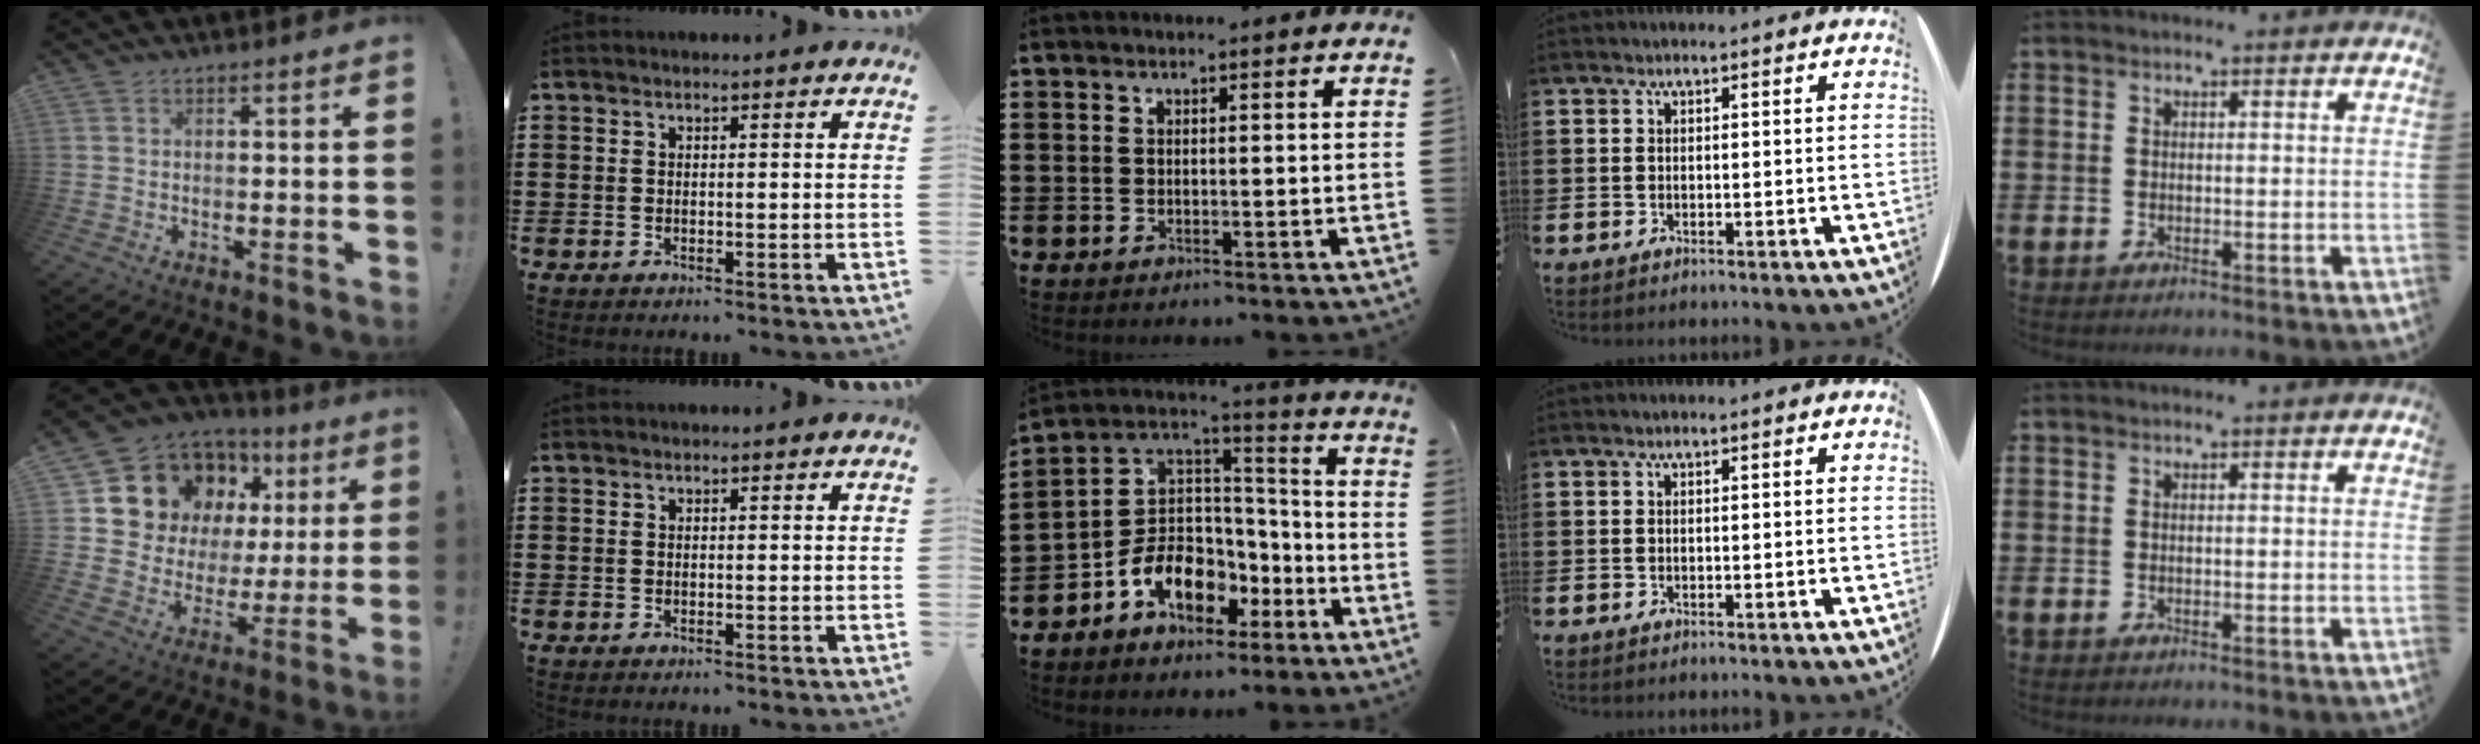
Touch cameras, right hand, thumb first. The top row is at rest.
{"thumb": {"total": 11.7, "force": [7.8, 7.7, 4.1], "torque": [-0.067, -0.073, 0.152]}, "middle": {"total": 9.8, "force": [-5.5, 6.9, 4.3], "torque": [-0.106, 0.006, -0.104]}}